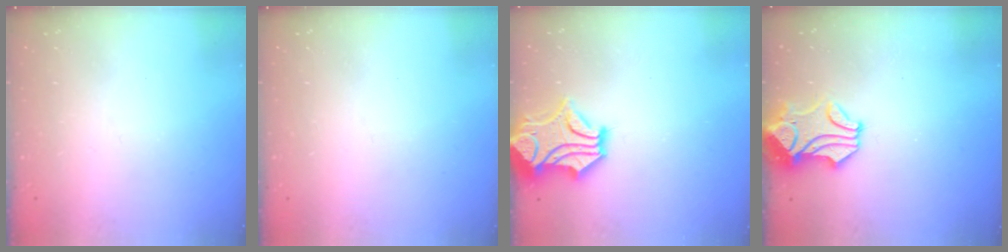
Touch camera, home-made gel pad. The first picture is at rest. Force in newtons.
{"total": 0.0}
{"total": 4.9, "press": 4.6, "slide": 1.8}
{"total": 1.0, "press": 0.4, "slide": 1.0}